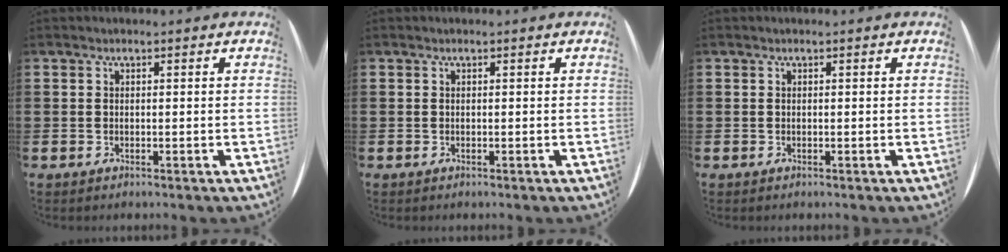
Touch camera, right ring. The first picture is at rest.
{"total": 0.0}
{"total": 0.0}